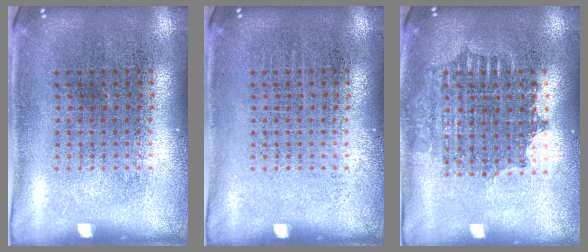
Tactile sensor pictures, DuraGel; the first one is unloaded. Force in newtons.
{"total": 0.0}
{"total": 1.5, "press": 1.3, "slide": 0.8}